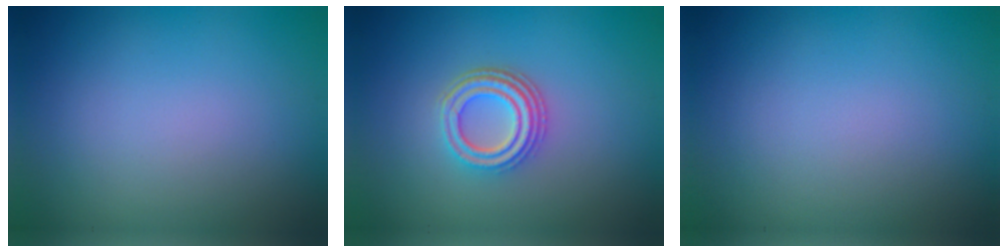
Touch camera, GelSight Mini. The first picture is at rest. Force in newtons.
{"total": 3.7, "press": 3.0, "slide": 2.2}
{"total": 0.0}